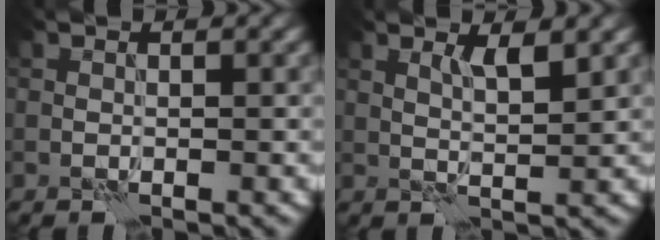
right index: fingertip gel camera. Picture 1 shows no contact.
{"total": 2.2, "force": [1.3, 0.3, 1.7], "torque": [-0.028, 0.000, 0.023]}